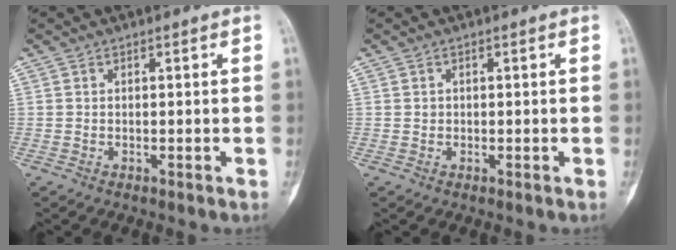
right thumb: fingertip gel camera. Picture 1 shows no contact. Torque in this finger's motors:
{"motor_torque": [-0.11, -0.15, 0.33, 0.03, -0.02]}